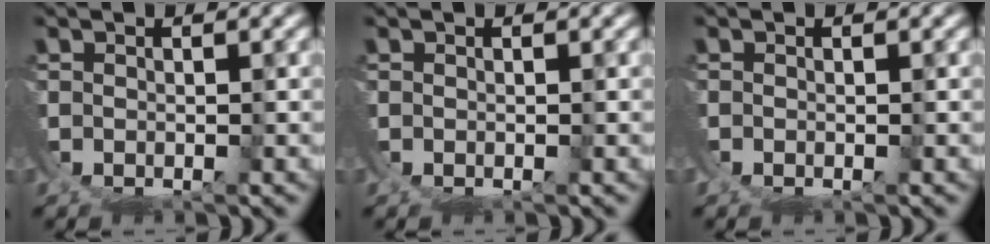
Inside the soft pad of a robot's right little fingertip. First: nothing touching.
{"total": 0.0}
{"total": 0.5, "force": [-0.4, 0.3, 0.0], "torque": [-0.007, -0.007, -0.005]}